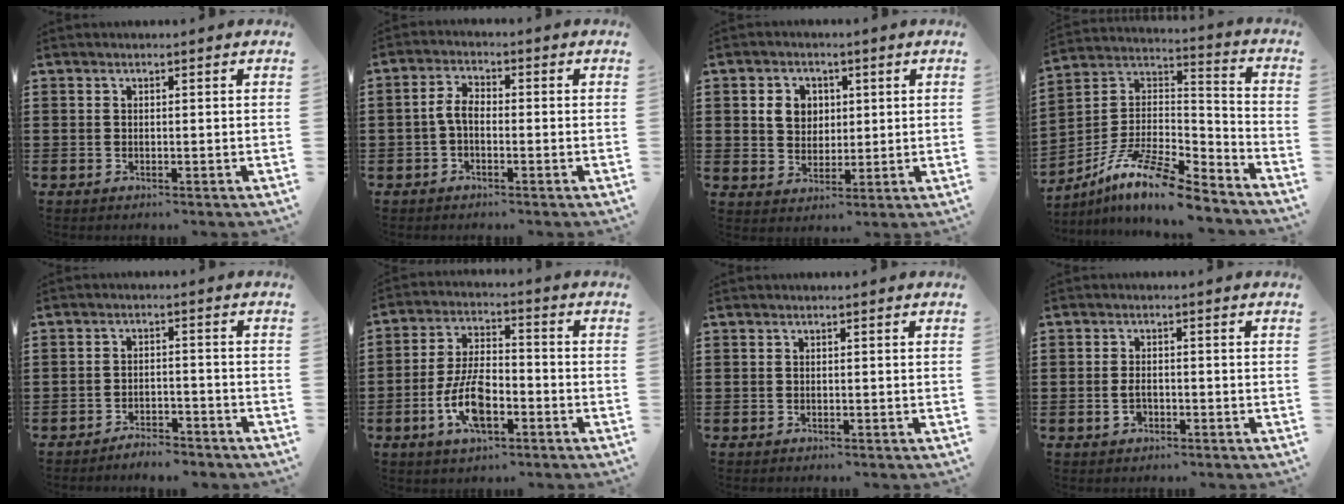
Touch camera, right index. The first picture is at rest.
{"total": 3.5, "force": [-0.9, 1.8, 2.9], "torque": [-0.076, -0.001, -0.025]}
{"total": 4.8, "force": [1.3, 4.1, 2.1], "torque": [-0.048, 0.011, 0.020]}
{"total": 11.3, "force": [-8.9, 2.2, 6.5], "torque": [-0.130, 0.015, -0.178]}
{"total": 3.2, "force": [-3.2, 0.4, 0.3], "torque": [-0.011, 0.003, -0.066]}
{"total": 9.3, "force": [-3.3, 4.2, 7.6], "torque": [-0.166, -0.003, -0.062]}
{"total": 0.0}
{"total": 2.2, "force": [-0.7, 1.3, 1.7], "torque": [-0.034, -0.001, -0.013]}